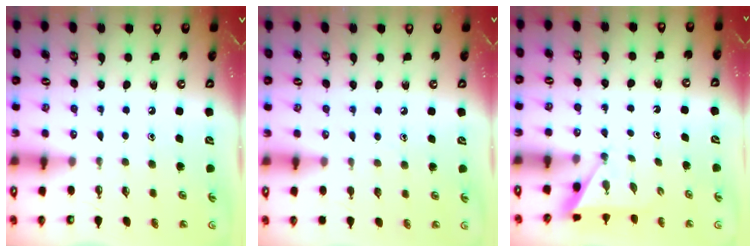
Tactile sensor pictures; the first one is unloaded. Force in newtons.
{"total": 4.3, "press": 4.3, "slide": 0.4}
{"total": 2.9, "press": 2.9, "slide": 0.2}